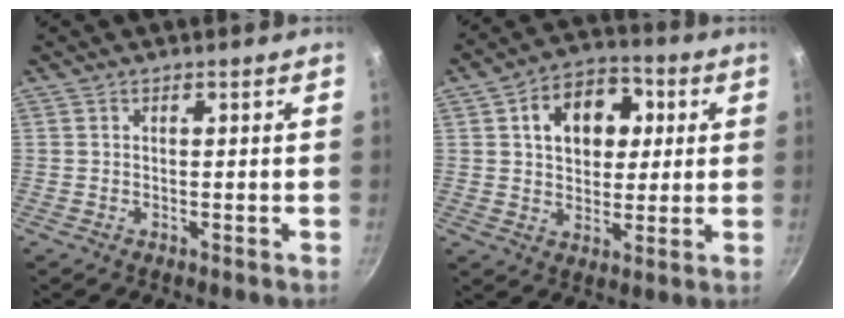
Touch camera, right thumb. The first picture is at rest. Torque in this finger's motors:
{"motor_torque": [-0.07, 0.41, 0.25, 0.37, 0.14]}